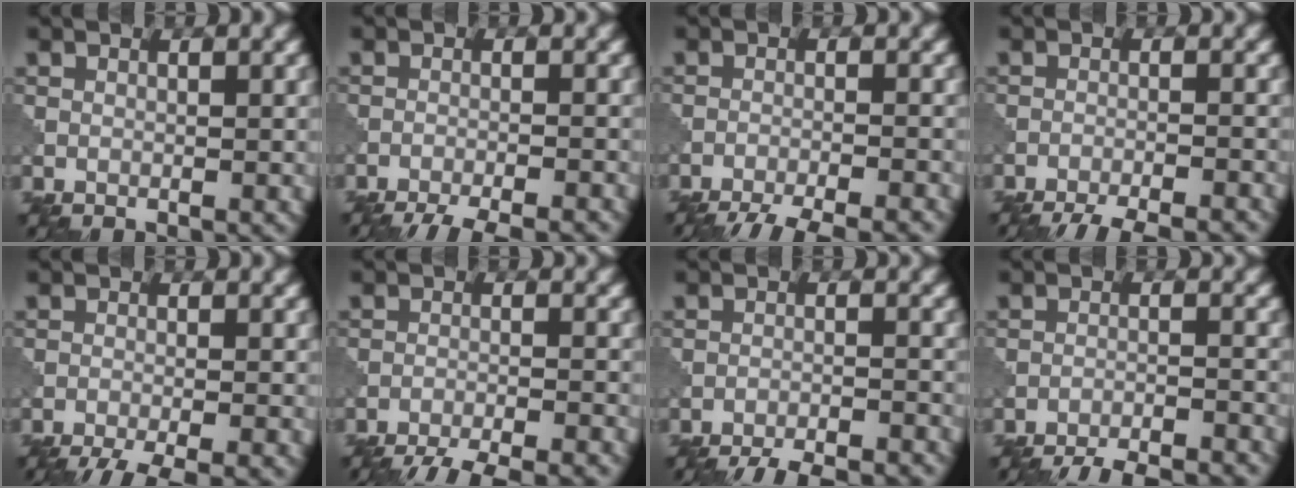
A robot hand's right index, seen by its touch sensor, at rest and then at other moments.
{"total": 6.8, "force": [-6.2, 1.1, 2.6], "torque": [-0.035, -0.007, -0.091]}
{"total": 7.8, "force": [-7.0, 1.2, 3.0], "torque": [-0.042, -0.011, -0.105]}
{"total": 7.7, "force": [-7.1, 1.3, 2.6], "torque": [-0.032, -0.003, -0.102]}
{"total": 5.6, "force": [-4.3, 0.9, 3.4], "torque": [-0.047, -0.017, -0.074]}
{"total": 8.8, "force": [-8.1, 1.5, 3.0], "torque": [-0.041, -0.009, -0.119]}
{"total": 9.1, "force": [-8.6, 1.7, 2.5], "torque": [-0.028, 0.000, -0.119]}
{"total": 10.3, "force": [-9.8, 2.0, 2.6], "torque": [-0.025, 0.001, -0.132]}